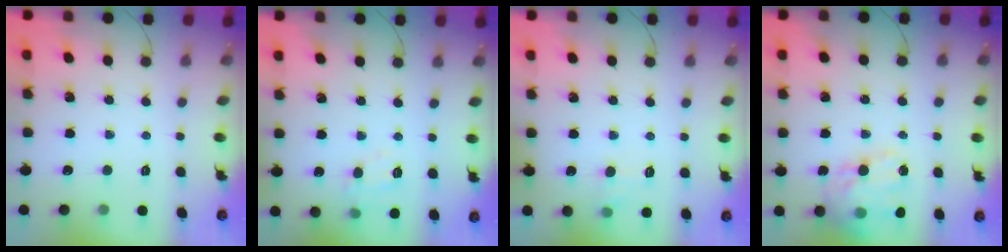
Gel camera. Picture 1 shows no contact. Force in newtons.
{"total": 7.7, "press": 7.5, "slide": 1.5}
{"total": 7.1, "press": 6.9, "slide": 1.6}
{"total": 17.8, "press": 17.4, "slide": 3.9}